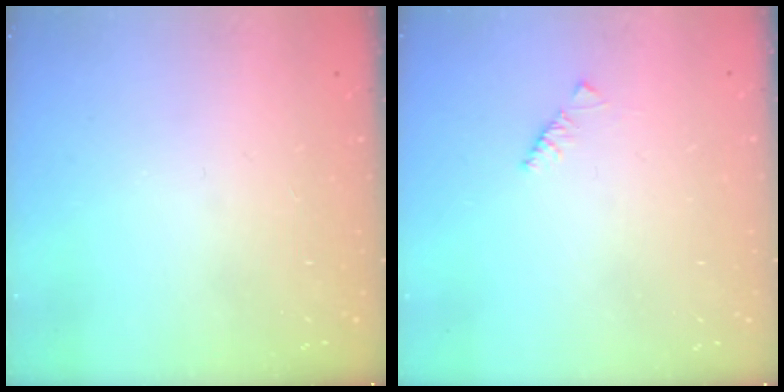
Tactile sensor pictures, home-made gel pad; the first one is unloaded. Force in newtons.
{"total": 1.8, "press": 1.7, "slide": 0.6}